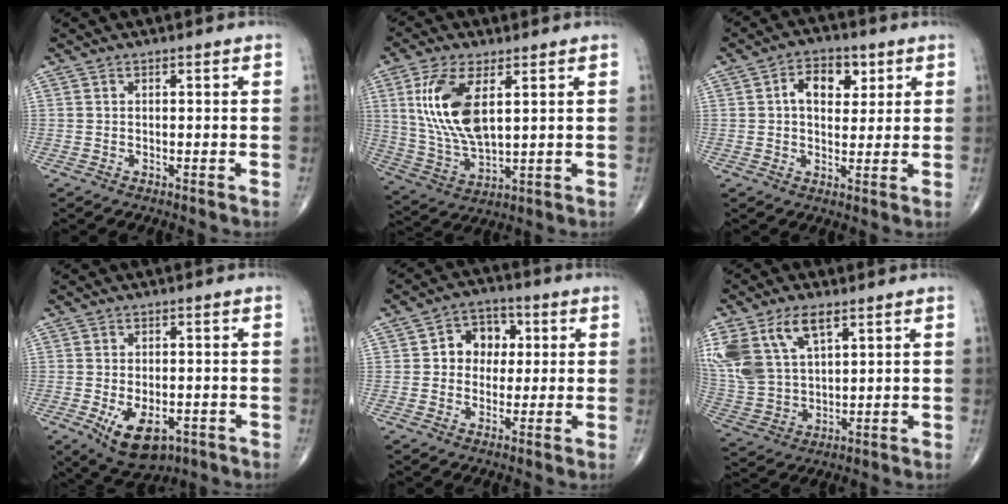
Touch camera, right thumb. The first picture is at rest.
{"total": 14.1, "force": [4.1, 6.3, 11.9], "torque": [-0.249, -0.017, 0.089]}
{"total": 7.8, "force": [2.4, 5.1, 5.4], "torque": [-0.053, -0.001, 0.032]}
{"total": 9.4, "force": [-3.5, 5.2, 6.9], "torque": [-0.102, 0.001, -0.042]}
{"total": 8.1, "force": [1.2, 6.6, 4.5], "torque": [-0.023, 0.012, 0.011]}
{"total": 16.1, "force": [7.7, 8.9, 11.0], "torque": [-0.237, -0.013, 0.156]}